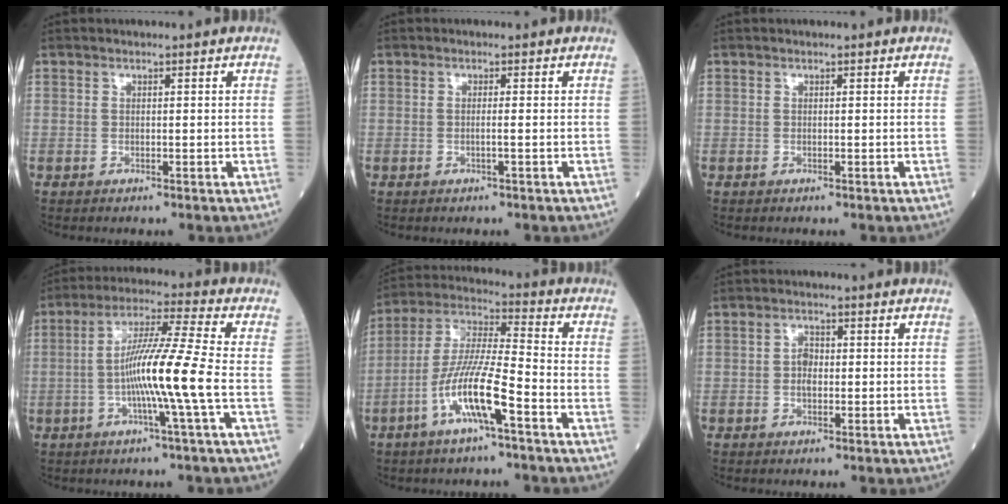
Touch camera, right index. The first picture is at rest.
{"total": 1.1, "force": [-0.2, -0.3, 1.0], "torque": [-0.020, 0.000, -0.007]}
{"total": 0.0}
{"total": 11.0, "force": [-2.4, -1.7, 10.7], "torque": [-0.199, 0.001, -0.049]}
{"total": 12.0, "force": [-5.2, 1.0, 10.8], "torque": [-0.219, -0.001, -0.103]}
{"total": 2.0, "force": [-0.2, 1.2, 1.6], "torque": [-0.027, 0.003, -0.005]}